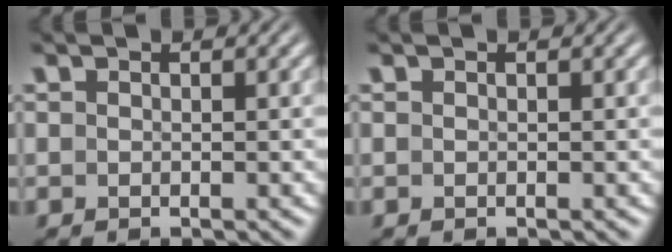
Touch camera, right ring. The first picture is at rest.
{"total": 0.0}